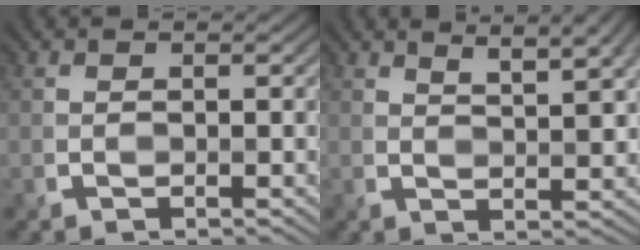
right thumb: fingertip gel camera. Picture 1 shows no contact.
{"total": 5.4, "force": [3.5, 1.0, 3.9], "torque": [-0.066, 0.007, 0.060]}